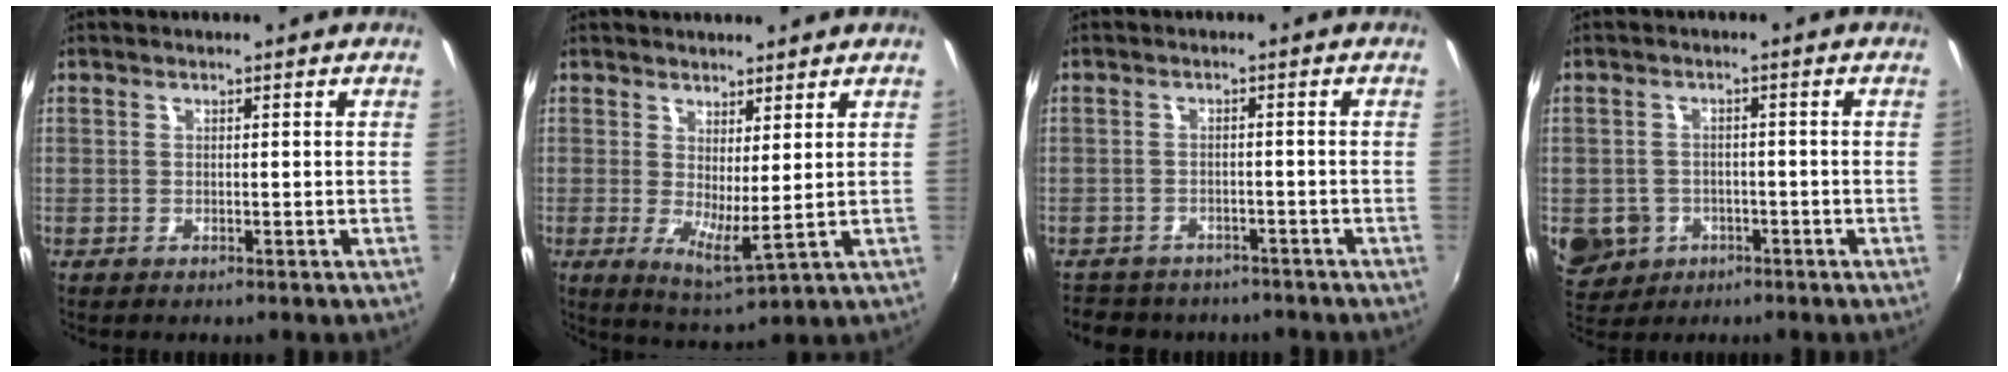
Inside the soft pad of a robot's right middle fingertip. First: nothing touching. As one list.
[{"total": 5.8, "force": [2.1, 1.0, 5.3], "torque": [-0.088, -0.019, 0.036]}, {"total": 8.2, "force": [-6.8, 3.8, 2.3], "torque": [-0.058, -0.009, -0.096]}, {"total": 8.2, "force": [-2.9, 7.1, 2.9], "torque": [-0.084, -0.002, -0.034]}]